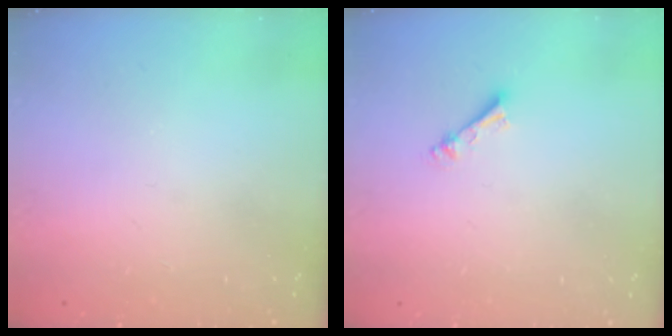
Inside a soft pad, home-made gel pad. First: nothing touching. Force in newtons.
{"total": 2.4, "press": 2.4, "slide": 0.4}